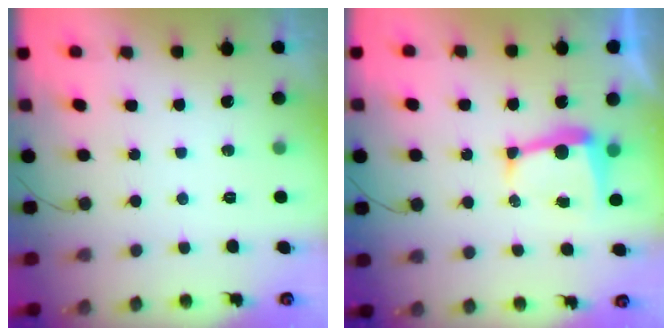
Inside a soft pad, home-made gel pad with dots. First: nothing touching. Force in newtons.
{"total": 6.8, "press": 6.8, "slide": 0.3}